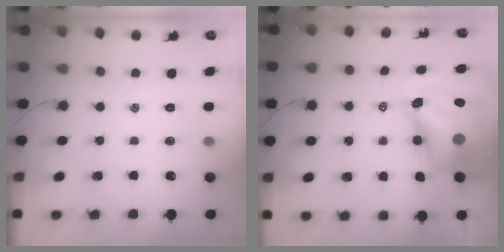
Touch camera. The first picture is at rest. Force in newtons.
{"total": 12.1, "press": 11.7, "slide": 3.4}